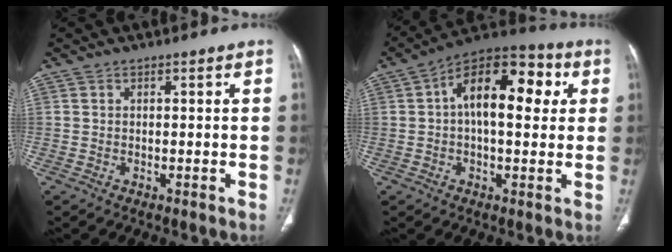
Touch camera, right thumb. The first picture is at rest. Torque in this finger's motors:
{"motor_torque": [-0.58, 1.02, 0.68, 0.40, 0.23]}